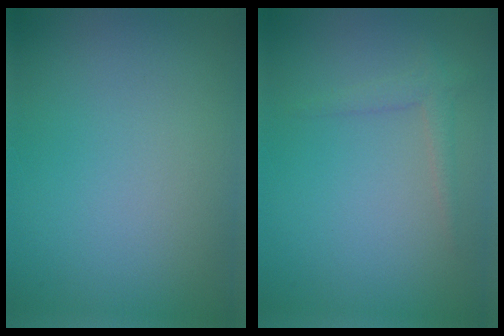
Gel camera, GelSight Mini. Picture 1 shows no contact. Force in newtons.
{"total": 1.4, "press": 1.4, "slide": 0.1}